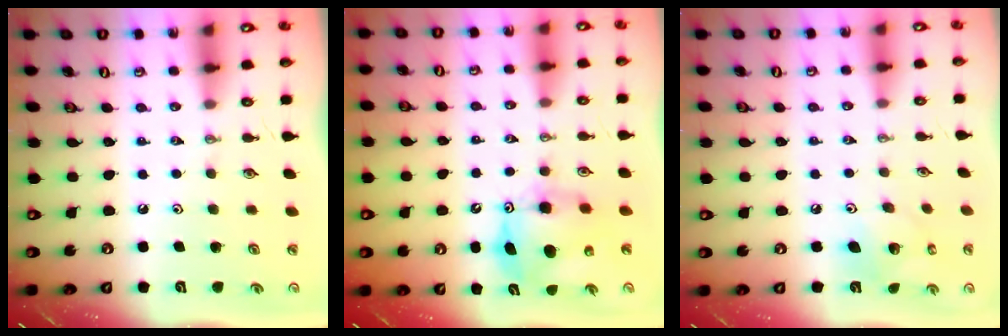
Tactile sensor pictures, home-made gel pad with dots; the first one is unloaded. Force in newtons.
{"total": 9.9, "press": 9.8, "slide": 0.5}
{"total": 8.0, "press": 8.0, "slide": 0.4}